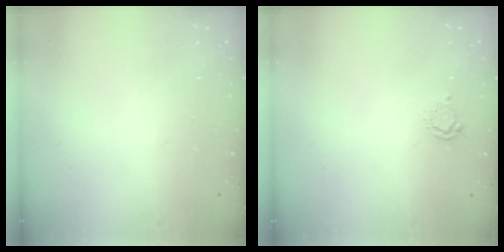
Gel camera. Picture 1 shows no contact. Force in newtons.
{"total": 3.8, "press": 3.8, "slide": 0.5}